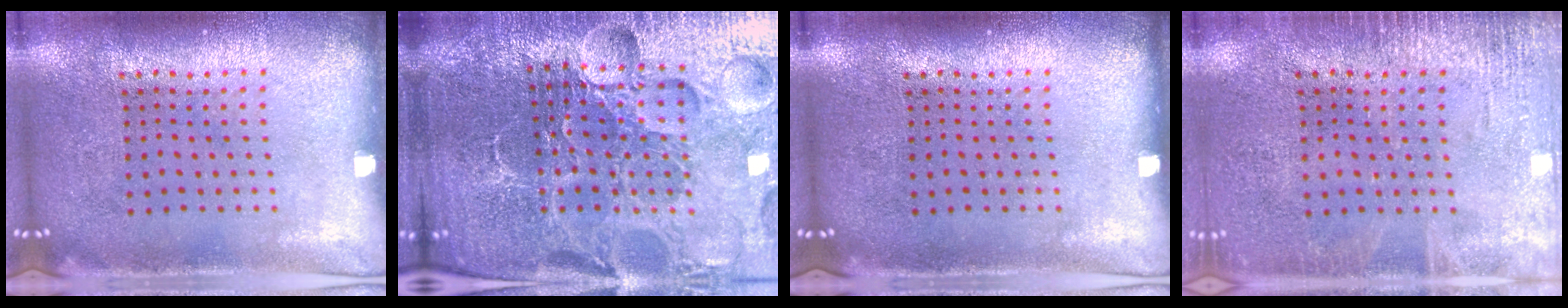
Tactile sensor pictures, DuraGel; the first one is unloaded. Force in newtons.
{"total": 6.6, "press": 5.9, "slide": 3.1}
{"total": 0.0}
{"total": 2.4, "press": 2.4, "slide": 0.3}